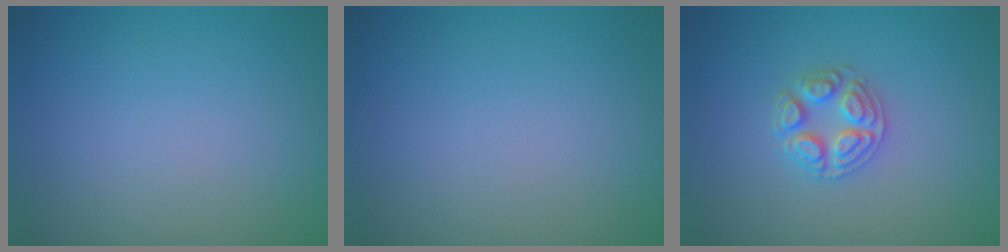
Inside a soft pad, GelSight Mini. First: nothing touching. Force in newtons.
{"total": 0.0}
{"total": 2.6, "press": 2.6, "slide": 0.2}